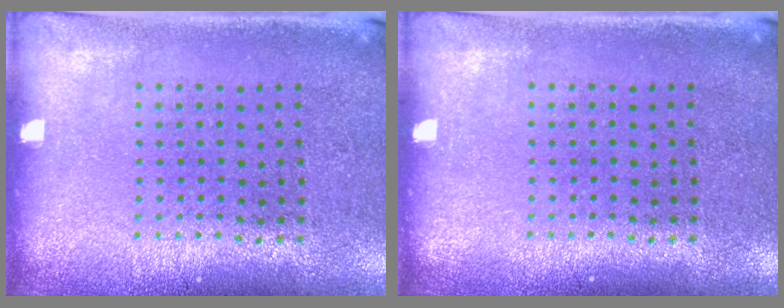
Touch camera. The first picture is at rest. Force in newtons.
{"total": 0.0}